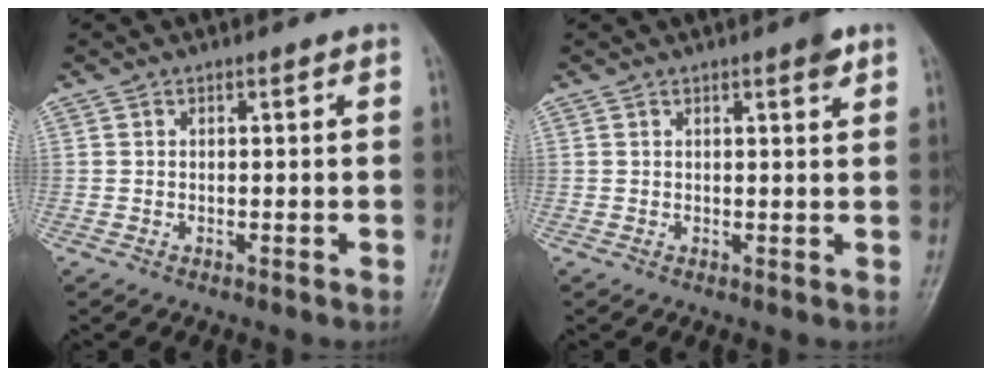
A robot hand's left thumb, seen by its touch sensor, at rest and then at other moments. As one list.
[{"total": 2.3, "force": [1.4, 0.4, 1.7], "torque": [-0.023, -0.007, 0.017]}]